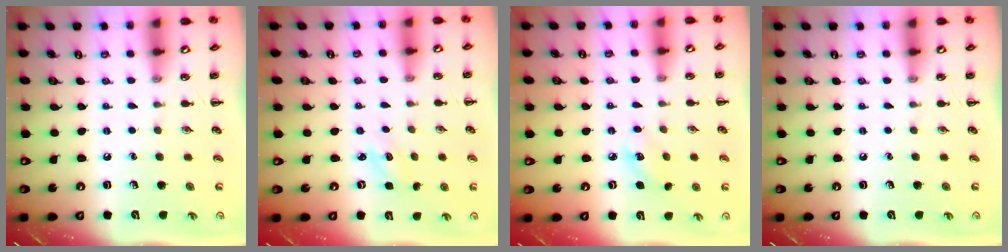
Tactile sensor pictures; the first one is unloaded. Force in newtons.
{"total": 1.8, "press": 1.7, "slide": 0.5}
{"total": 6.1, "press": 6.0, "slide": 1.4}
{"total": 0.0}